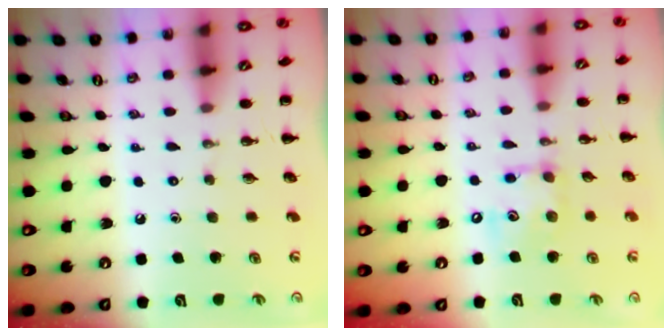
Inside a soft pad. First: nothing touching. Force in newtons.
{"total": 9.8, "press": 9.7, "slide": 1.4}